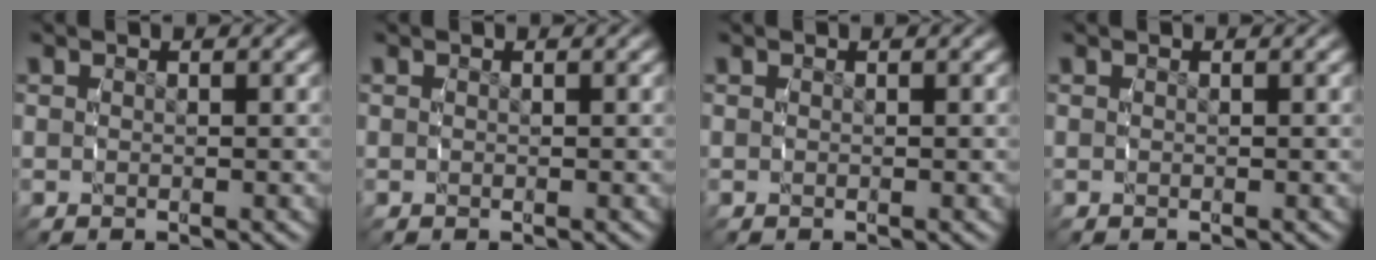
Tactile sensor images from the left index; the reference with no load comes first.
{"total": 0.0}
{"total": 0.0}
{"total": 0.0}